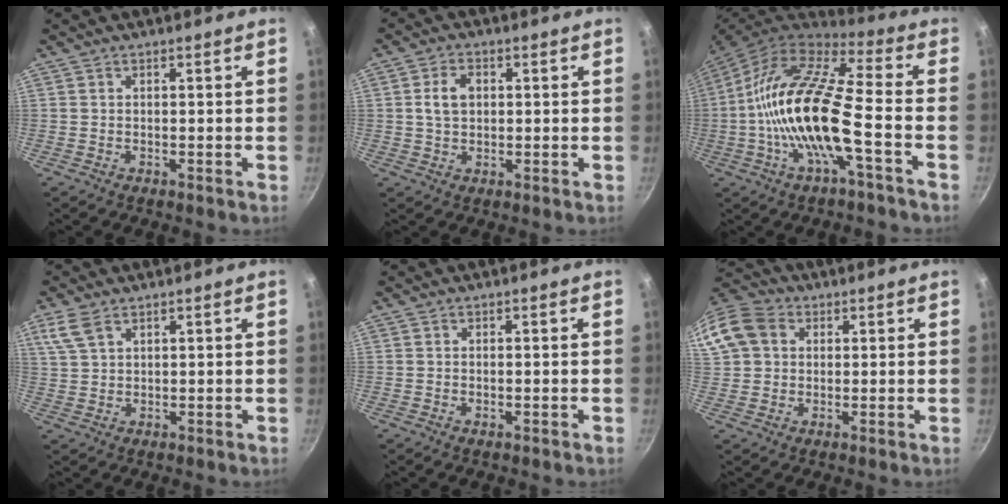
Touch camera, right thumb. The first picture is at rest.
{"total": 5.1, "force": [0.8, 3.6, 3.6], "torque": [-0.054, 0.007, 0.011]}
{"total": 19.7, "force": [-4.2, 5.8, 18.4], "torque": [-0.346, 0.040, -0.097]}
{"total": 4.7, "force": [2.8, 2.5, 2.8], "torque": [-0.057, 0.000, 0.061]}
{"total": 0.6, "force": [-0.1, 0.3, 0.5], "torque": [-0.009, 0.001, -0.002]}
{"total": 16.0, "force": [4.4, 13.1, 8.2], "torque": [-0.185, 0.036, 0.069]}